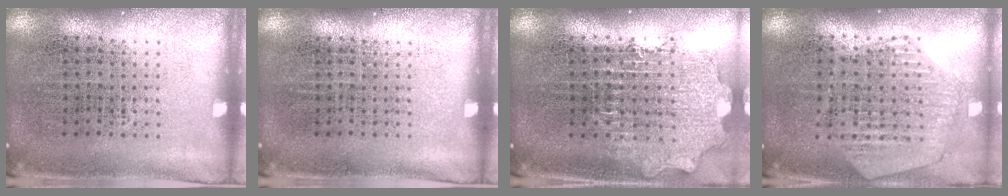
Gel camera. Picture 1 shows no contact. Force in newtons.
{"total": 0.0}
{"total": 1.9, "press": 1.5, "slide": 1.2}
{"total": 1.1, "press": 1.1, "slide": 0.2}